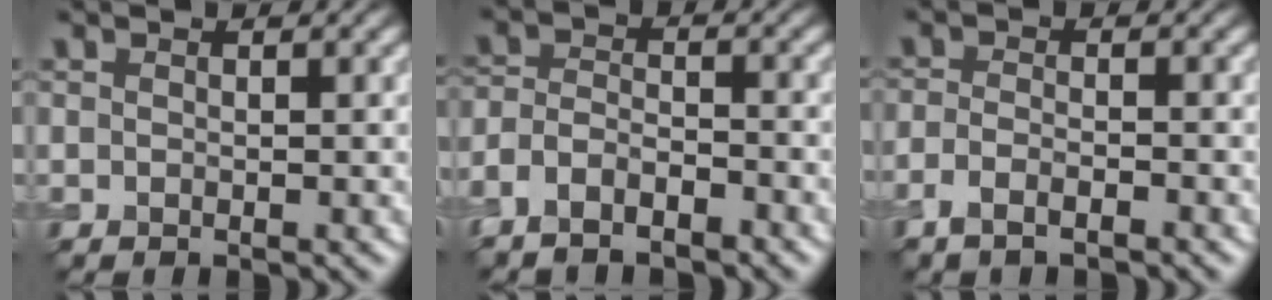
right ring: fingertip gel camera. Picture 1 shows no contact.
{"total": 3.9, "force": [-3.2, 1.5, 1.7], "torque": [-0.028, -0.003, -0.066]}
{"total": 2.0, "force": [-1.6, 0.5, 1.0], "torque": [-0.021, -0.003, -0.036]}